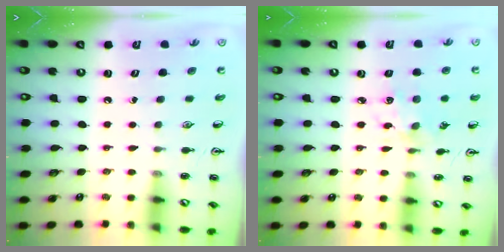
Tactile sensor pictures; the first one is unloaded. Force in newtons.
{"total": 3.9, "press": 3.8, "slide": 1.0}